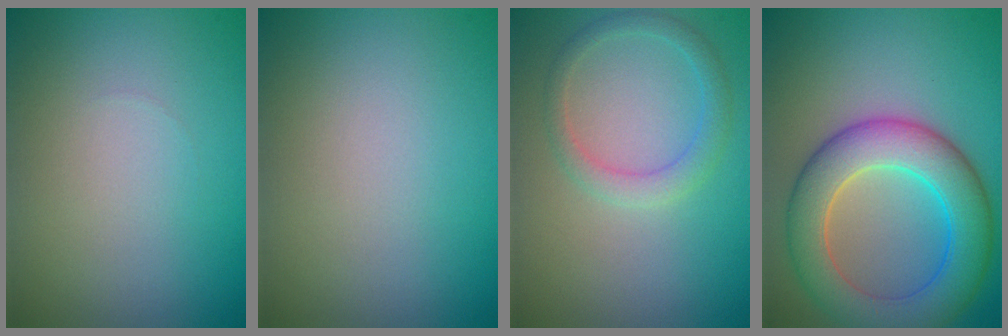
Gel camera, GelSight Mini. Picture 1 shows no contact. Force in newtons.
{"total": 0.0}
{"total": 2.1, "press": 2.1, "slide": 0.2}
{"total": 7.9, "press": 7.9, "slide": 0.3}